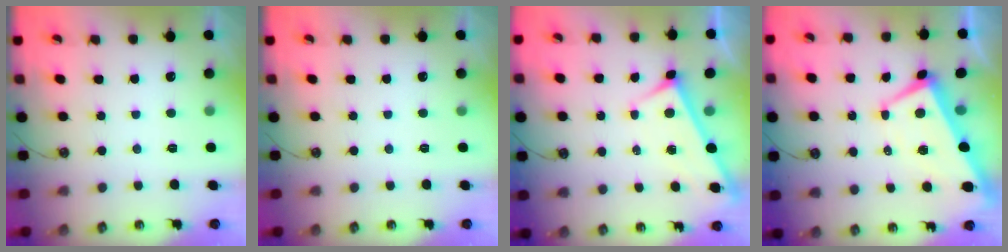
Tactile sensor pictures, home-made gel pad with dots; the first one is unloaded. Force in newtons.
{"total": 0.0}
{"total": 2.9, "press": 2.9, "slide": 0.3}
{"total": 2.1, "press": 1.9, "slide": 0.9}